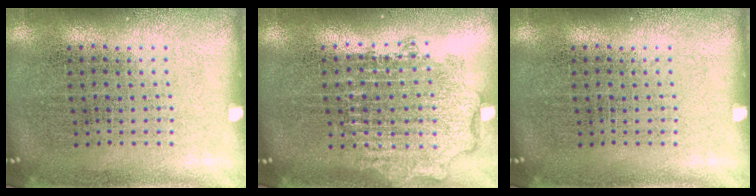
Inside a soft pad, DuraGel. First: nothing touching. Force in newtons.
{"total": 1.9, "press": 1.5, "slide": 1.2}
{"total": 0.0}